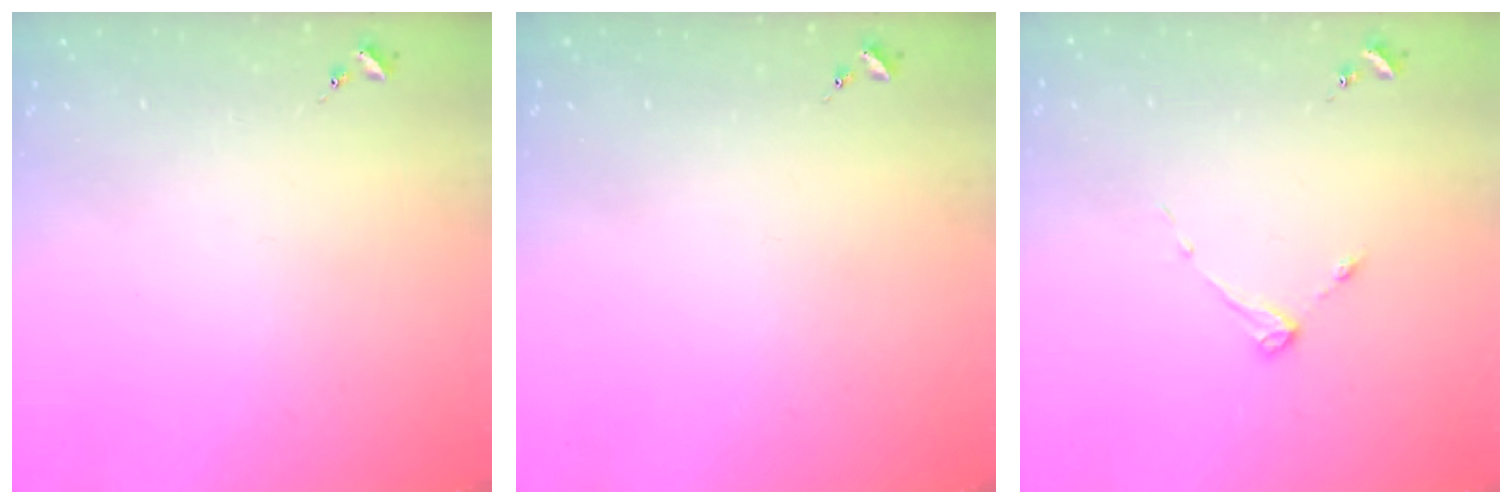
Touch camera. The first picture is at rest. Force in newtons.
{"total": 0.0}
{"total": 3.1, "press": 3.1, "slide": 0.4}